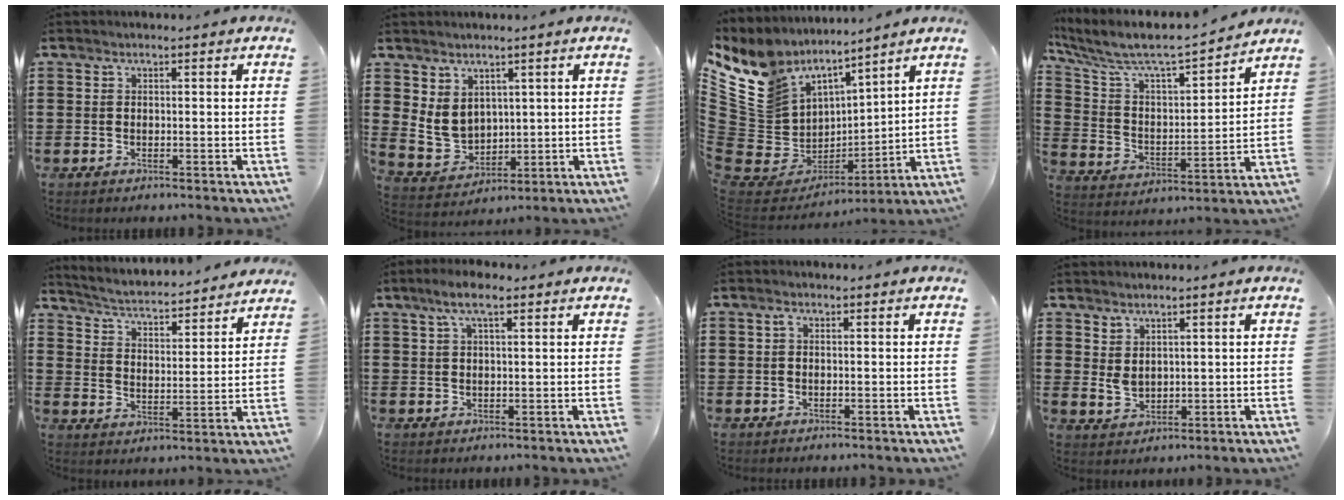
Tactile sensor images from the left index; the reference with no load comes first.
{"total": 5.9, "force": [2.0, 4.8, 2.7], "torque": [-0.073, -0.002, 0.038]}
{"total": 11.6, "force": [6.9, 8.8, 3.0], "torque": [-0.129, -0.061, 0.133]}
{"total": 6.5, "force": [5.7, 1.1, 3.0], "torque": [-0.087, -0.044, 0.088]}
{"total": 3.4, "force": [3.3, -0.3, 0.7], "torque": [-0.034, -0.035, 0.047]}
{"total": 4.9, "force": [2.5, 1.3, 4.0], "torque": [-0.083, 0.008, 0.043]}
{"total": 1.0, "force": [0.0, 0.4, 0.9], "torque": [-0.020, 0.002, 0.000]}
{"total": 2.8, "force": [1.4, 1.8, 1.6], "torque": [-0.034, 0.003, 0.028]}